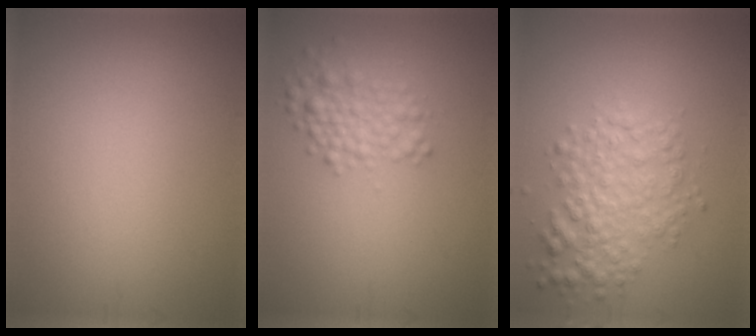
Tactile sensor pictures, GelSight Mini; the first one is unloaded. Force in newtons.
{"total": 2.9, "press": 2.9, "slide": 0.1}
{"total": 4.3, "press": 4.3, "slide": 0.1}